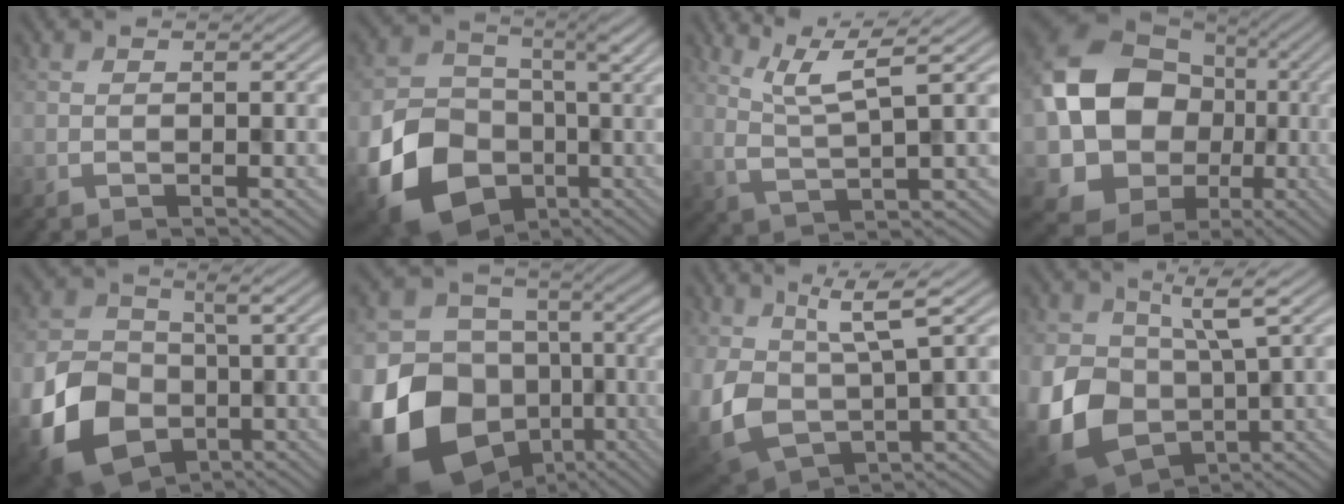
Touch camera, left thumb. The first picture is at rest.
{"total": 15.4, "force": [-6.0, 12.0, 7.6], "torque": [-0.178, -0.037, -0.101]}
{"total": 6.8, "force": [4.4, 1.0, 5.1], "torque": [-0.106, 0.009, 0.093]}
{"total": 15.2, "force": [-0.7, 13.1, 7.6], "torque": [-0.157, -0.022, -0.013]}
{"total": 11.6, "force": [-4.5, 8.5, 6.5], "torque": [-0.147, -0.039, -0.078]}
{"total": 19.9, "force": [-7.8, 16.5, 7.9], "torque": [-0.204, -0.052, -0.130]}
{"total": 9.3, "force": [2.6, 4.7, 7.6], "torque": [-0.190, -0.014, 0.057]}
{"total": 12.3, "force": [-0.5, 8.1, 9.2], "torque": [-0.221, -0.032, -0.003]}